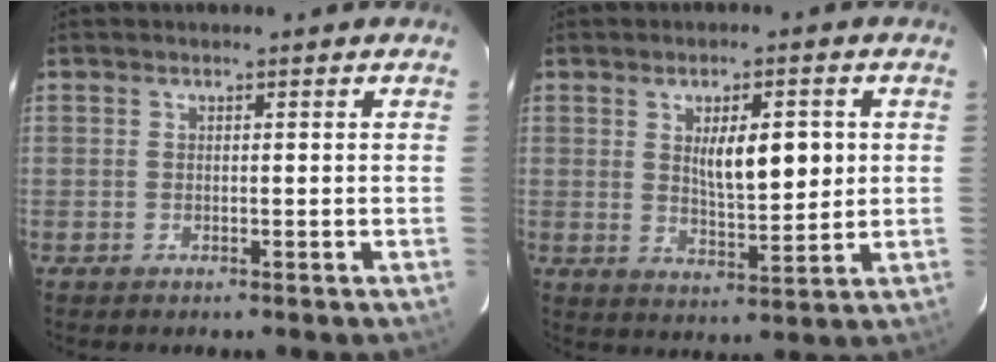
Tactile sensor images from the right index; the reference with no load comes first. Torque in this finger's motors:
{"motor_torque": [0.57, 0.39, 0.23, 0.11]}